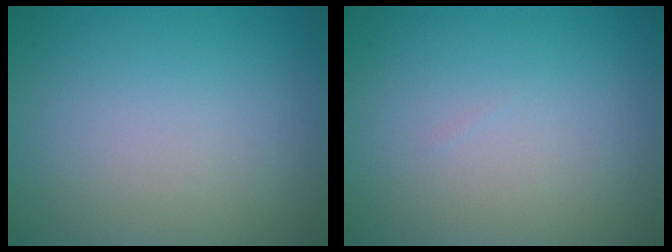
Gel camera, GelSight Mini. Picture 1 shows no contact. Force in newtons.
{"total": 0.0}